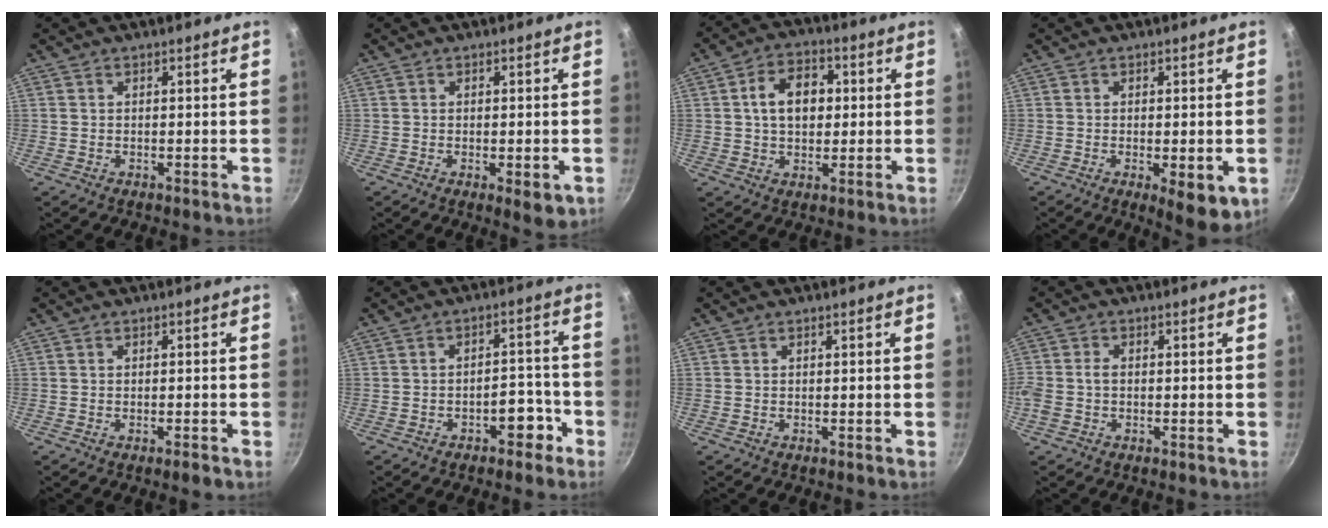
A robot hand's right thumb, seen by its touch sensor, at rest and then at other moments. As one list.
[{"total": 4.6, "force": [-1.4, 1.6, 4.1], "torque": [-0.060, -0.011, -0.017]}, {"total": 9.5, "force": [1.2, 6.7, 6.6], "torque": [-0.083, 0.014, 0.012]}, {"total": 7.8, "force": [-2.2, 2.6, 7.0], "torque": [-0.090, -0.006, -0.022]}, {"total": 1.8, "force": [-1.0, 0.4, 1.4], "torque": [-0.029, 0.005, -0.015]}, {"total": 5.5, "force": [-3.0, 3.0, 3.5], "torque": [-0.016, 0.038, -0.032]}, {"total": 0.0}, {"total": 3.5, "force": [-0.6, 2.4, 2.4], "torque": [-0.057, 0.011, -0.019]}]